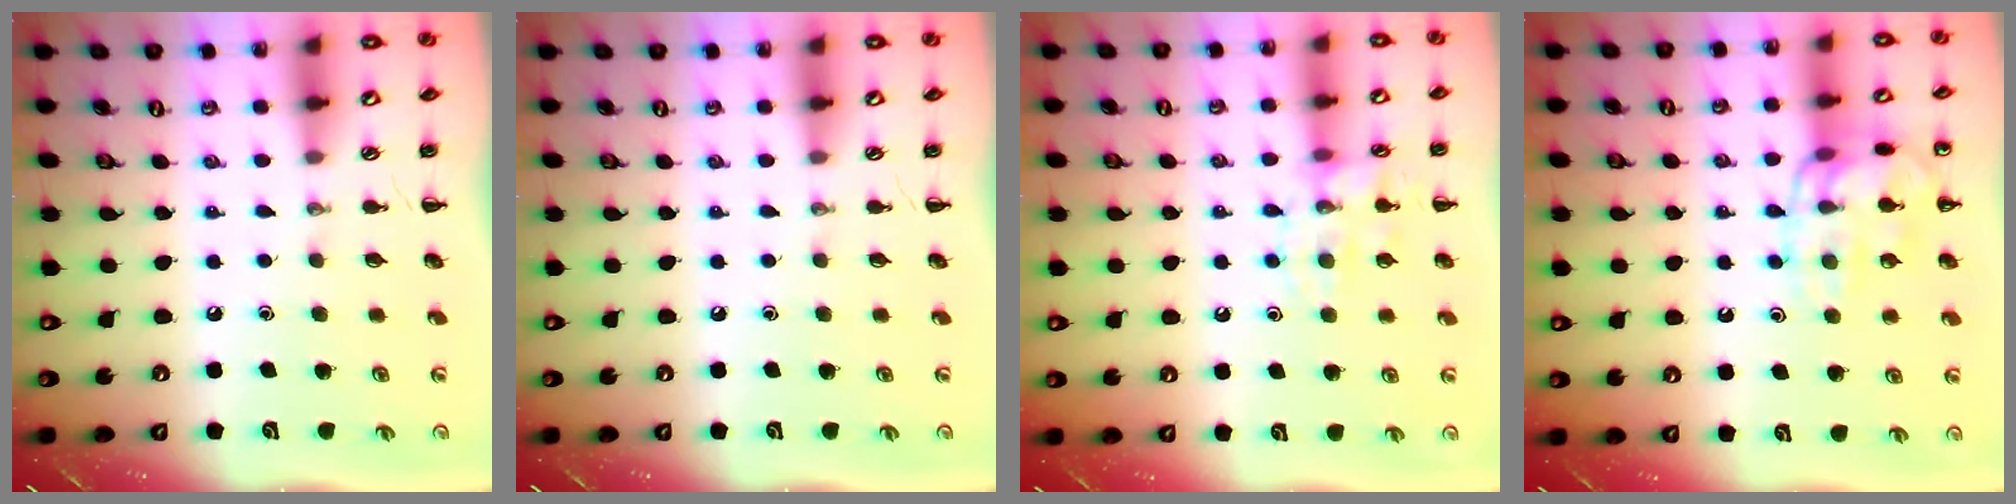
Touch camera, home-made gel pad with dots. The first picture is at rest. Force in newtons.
{"total": 0.0}
{"total": 12.0, "press": 12.0, "slide": 0.8}
{"total": 14.5, "press": 14.5, "slide": 0.5}